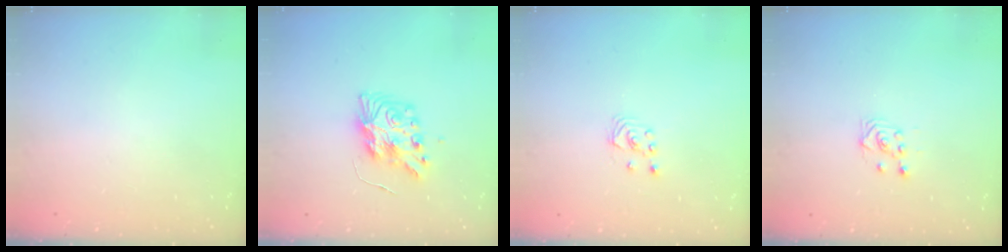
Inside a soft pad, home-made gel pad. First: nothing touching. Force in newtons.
{"total": 9.8, "press": 9.8, "slide": 0.9}
{"total": 1.9, "press": 1.9, "slide": 0.2}
{"total": 3.2, "press": 2.9, "slide": 1.2}